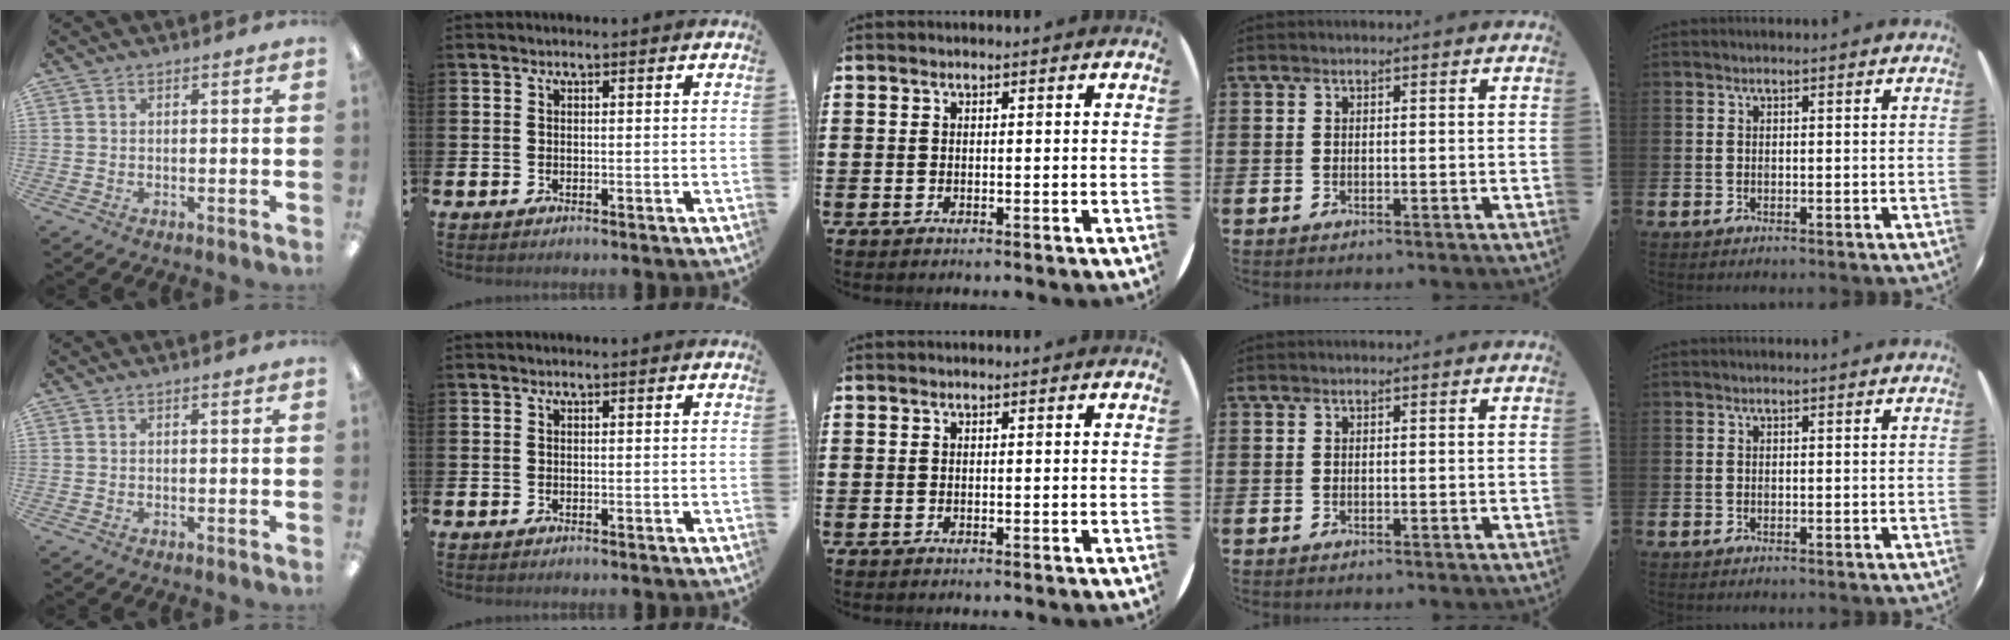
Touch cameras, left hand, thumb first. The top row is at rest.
{}